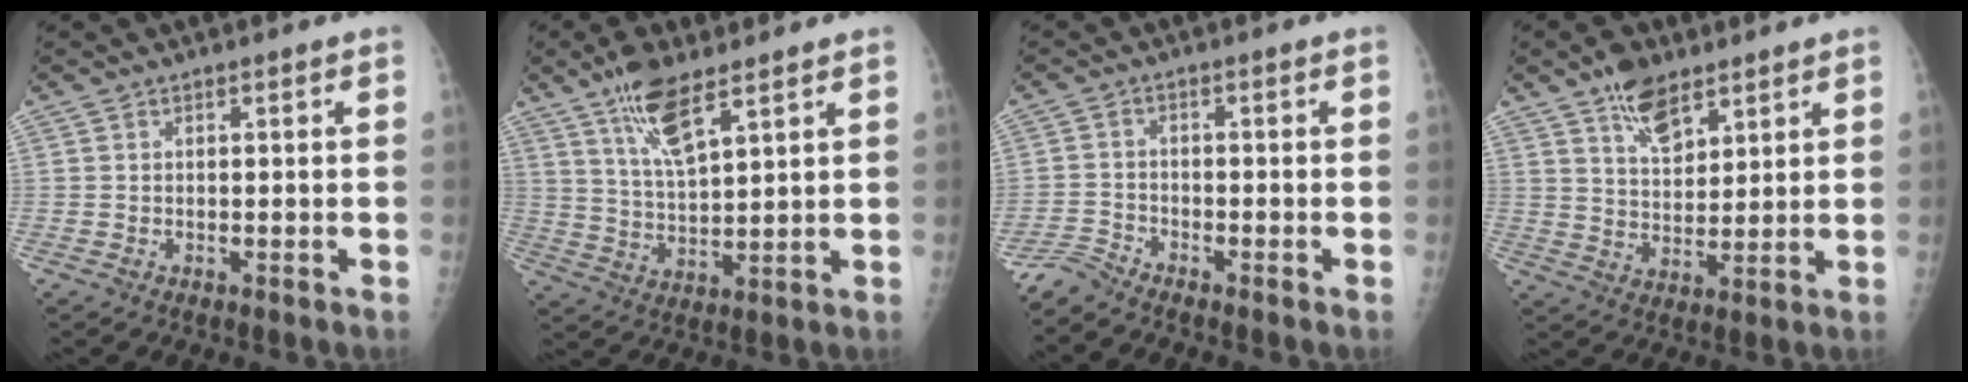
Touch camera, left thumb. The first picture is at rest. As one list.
[{"total": 9.6, "force": [6.1, 2.9, 6.8], "torque": [-0.120, -0.028, 0.122]}, {"total": 3.0, "force": [-3.0, -0.2, -0.2], "torque": [-0.003, -0.005, -0.069]}, {"total": 8.7, "force": [5.6, 4.5, 4.8], "torque": [-0.058, -0.032, 0.102]}]